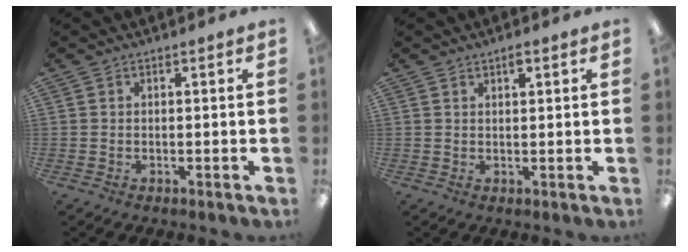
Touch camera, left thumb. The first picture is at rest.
{"total": 1.7, "force": [1.2, 0.5, 1.0], "torque": [-0.014, -0.004, 0.020]}